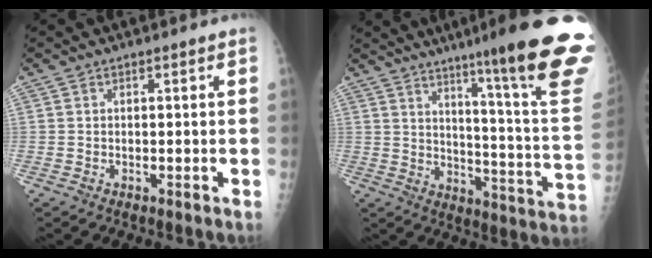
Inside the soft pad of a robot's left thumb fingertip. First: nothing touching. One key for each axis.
{"total": 25.3, "fx": 16.2, "fy": 0.8, "fz": 19.3, "tx": -0.229, "ty": -0.099, "tz": 0.223}